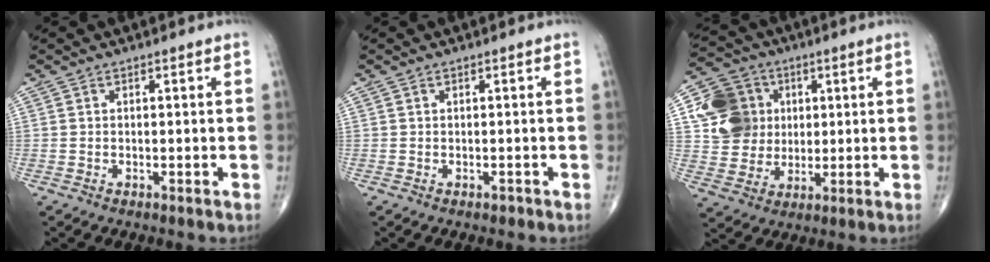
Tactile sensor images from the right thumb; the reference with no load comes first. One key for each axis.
{"total": 0.6, "fx": -0.2, "fy": 0.4, "fz": 0.3, "tx": 0.000, "ty": 0.001, "tz": -0.004}
{"total": 12.9, "fx": 2.6, "fy": 11.6, "fz": 5.1, "tx": -0.066, "ty": 0.002, "tz": 0.048}